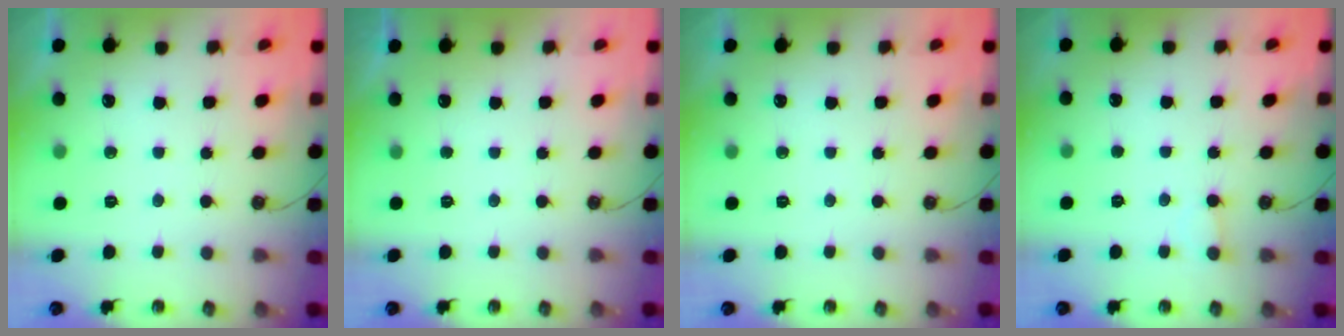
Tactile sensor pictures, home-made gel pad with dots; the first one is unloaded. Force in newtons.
{"total": 0.0}
{"total": 0.0}
{"total": 2.3, "press": 2.3, "slide": 0.2}